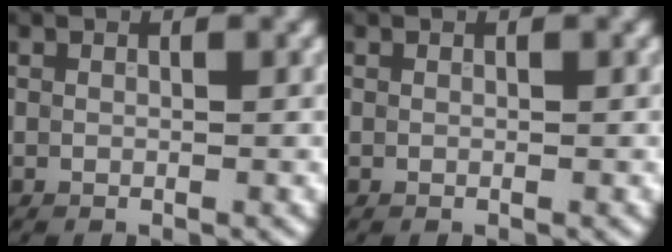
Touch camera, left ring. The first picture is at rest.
{"total": 0.0}